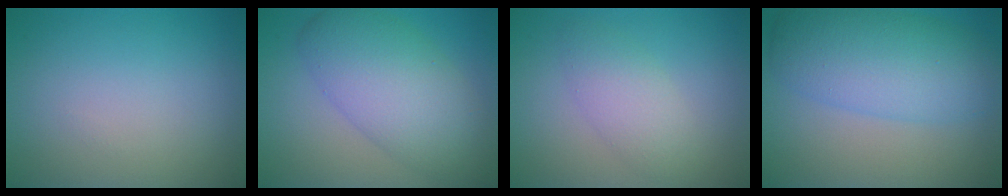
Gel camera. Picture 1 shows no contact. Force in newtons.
{"total": 7.8, "press": 7.8, "slide": 0.0}
{"total": 3.1, "press": 3.1, "slide": 0.0}
{"total": 7.2, "press": 7.2, "slide": 0.1}